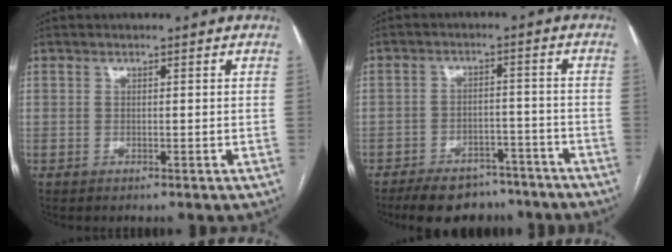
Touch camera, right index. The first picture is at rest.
{"total": 12.4, "force": [-10.1, 5.7, 4.3], "torque": [-0.056, 0.013, -0.138]}